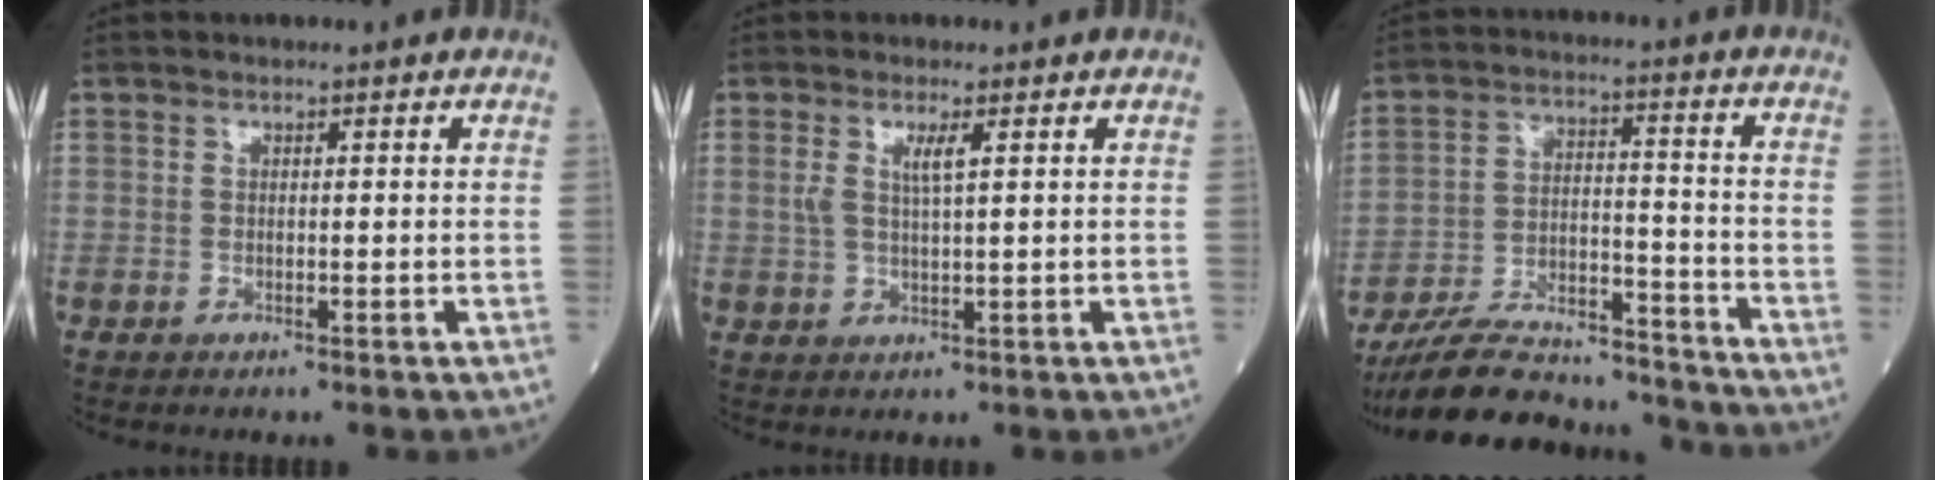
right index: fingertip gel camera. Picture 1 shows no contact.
{"total": 3.0, "force": [1.1, 0.3, 2.8], "torque": [-0.060, 0.000, 0.022]}
{"total": 17.5, "force": [-16.4, 3.2, 5.2], "torque": [-0.099, 0.013, -0.262]}